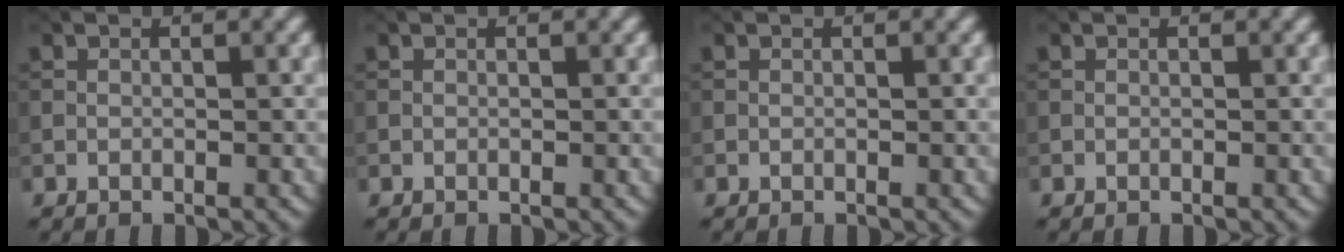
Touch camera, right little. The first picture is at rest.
{"total": 0.0}
{"total": 0.0}
{"total": 0.0}